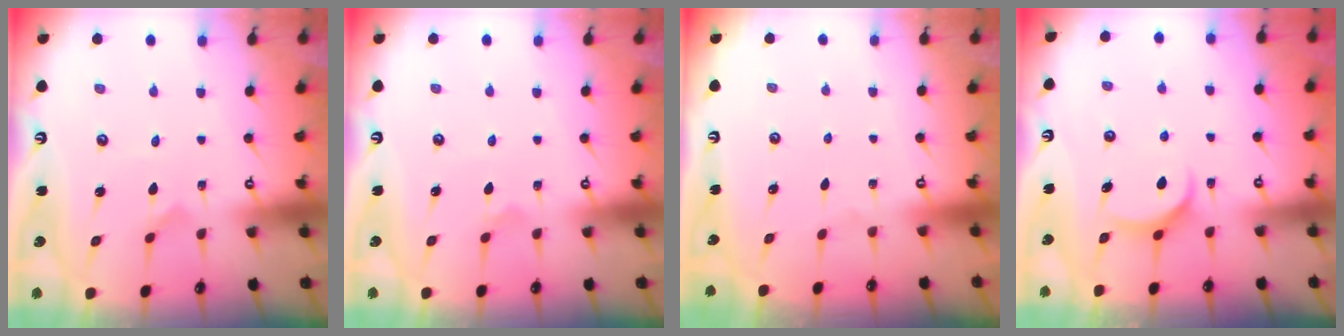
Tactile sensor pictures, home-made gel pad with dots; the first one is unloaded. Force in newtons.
{"total": 2.5, "press": 2.5, "slide": 0.1}
{"total": 0.0}
{"total": 6.7, "press": 6.7, "slide": 0.7}